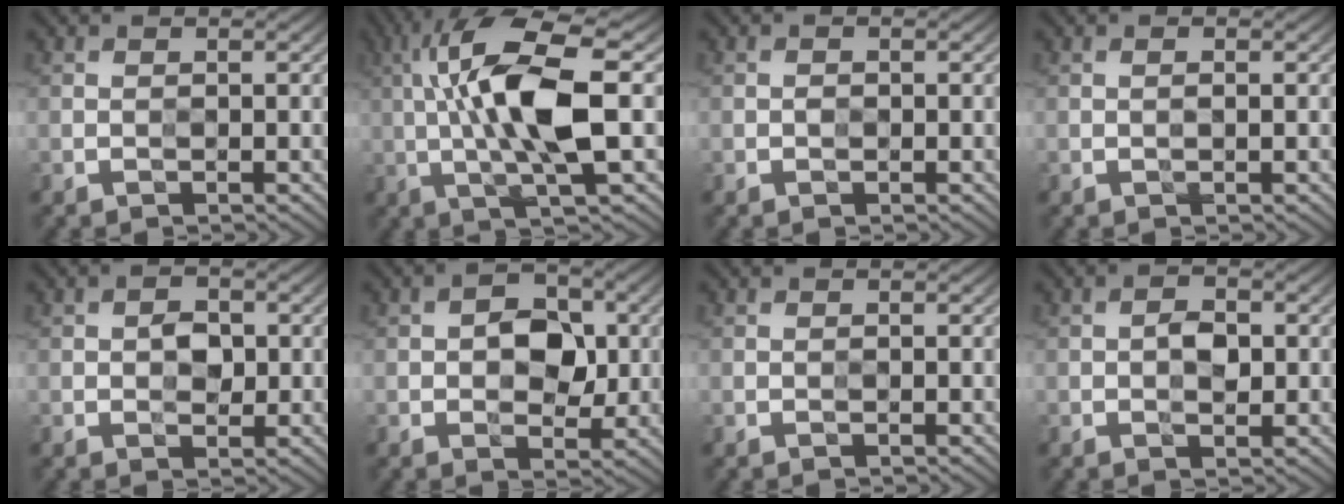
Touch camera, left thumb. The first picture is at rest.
{"total": 12.7, "force": [1.1, 3.3, 12.3], "torque": [-0.245, 0.016, 0.021]}
{"total": 0.6, "force": [-0.1, 0.5, 0.3], "torque": [-0.003, -0.002, -0.004]}
{"total": 0.6, "force": [0.0, 0.1, 0.6], "torque": [-0.010, 0.000, -0.001]}
{"total": 2.6, "force": [0.1, 1.8, 1.9], "torque": [-0.032, -0.001, -0.001]}
{"total": 5.7, "force": [0.3, 3.8, 4.2], "torque": [-0.059, 0.001, -0.002]}
{"total": 0.0}
{"total": 2.8, "force": [0.0, 1.6, 2.3], "torque": [-0.038, 0.001, -0.004]}